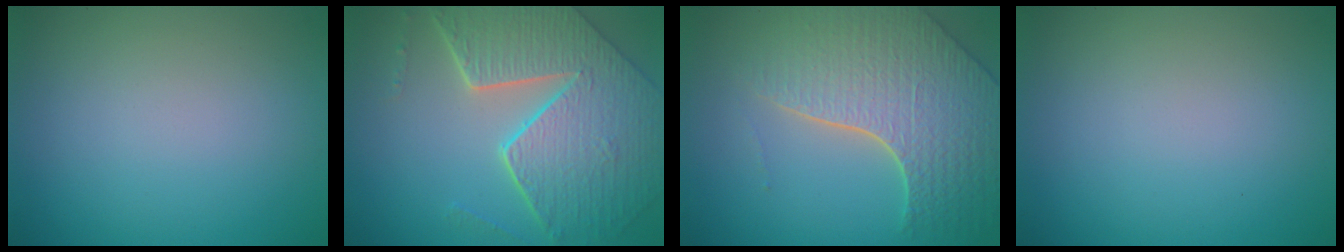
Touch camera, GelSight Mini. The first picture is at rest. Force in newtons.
{"total": 8.8, "press": 6.3, "slide": 6.2}
{"total": 7.6, "press": 5.6, "slide": 5.1}
{"total": 0.0}